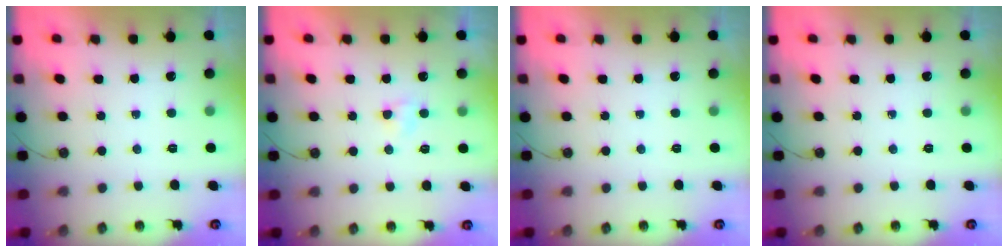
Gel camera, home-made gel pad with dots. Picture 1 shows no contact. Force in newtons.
{"total": 2.7, "press": 2.7, "slide": 0.4}
{"total": 0.0}
{"total": 0.0}